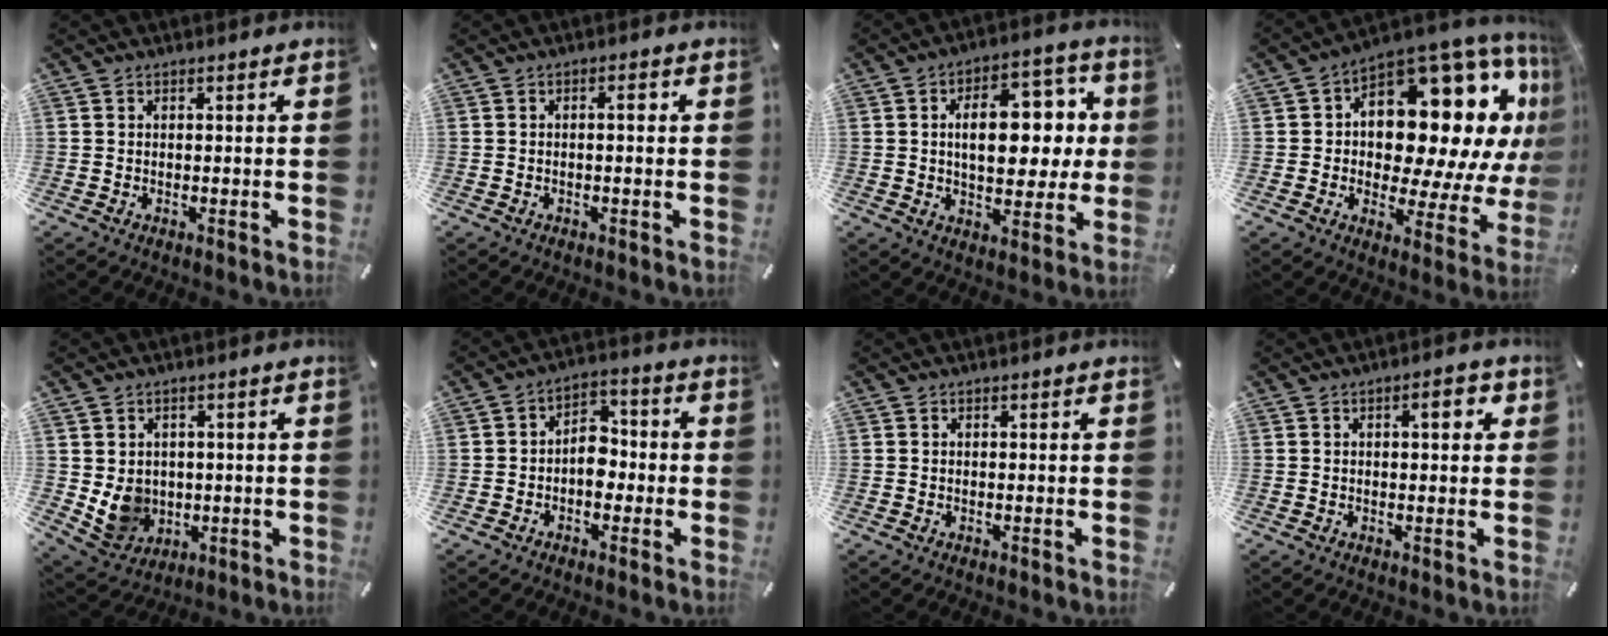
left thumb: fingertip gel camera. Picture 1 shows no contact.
{"total": 2.3, "force": [0.0, 0.5, 2.2], "torque": [-0.041, 0.006, -0.003]}
{"total": 16.1, "force": [2.5, 9.7, 12.6], "torque": [-0.169, 0.000, 0.039]}
{"total": 20.4, "force": [6.8, 11.9, 15.1], "torque": [-0.198, -0.076, 0.113]}
{"total": 8.1, "force": [0.8, 7.6, 2.5], "torque": [-0.056, -0.015, 0.020]}
{"total": 6.7, "force": [-1.7, 4.9, 4.3], "torque": [-0.060, 0.017, -0.033]}
{"total": 0.0}
{"total": 3.9, "force": [1.0, 1.5, 3.5], "torque": [-0.047, 0.000, 0.009]}